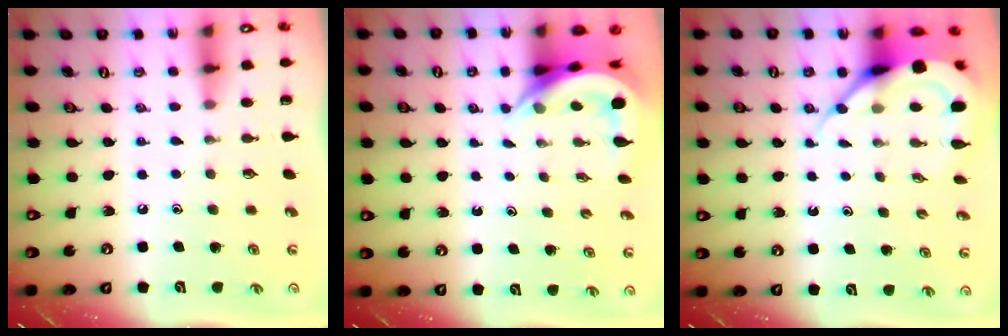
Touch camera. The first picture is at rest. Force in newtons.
{"total": 5.8, "press": 5.8, "slide": 0.3}
{"total": 7.3, "press": 7.3, "slide": 0.6}